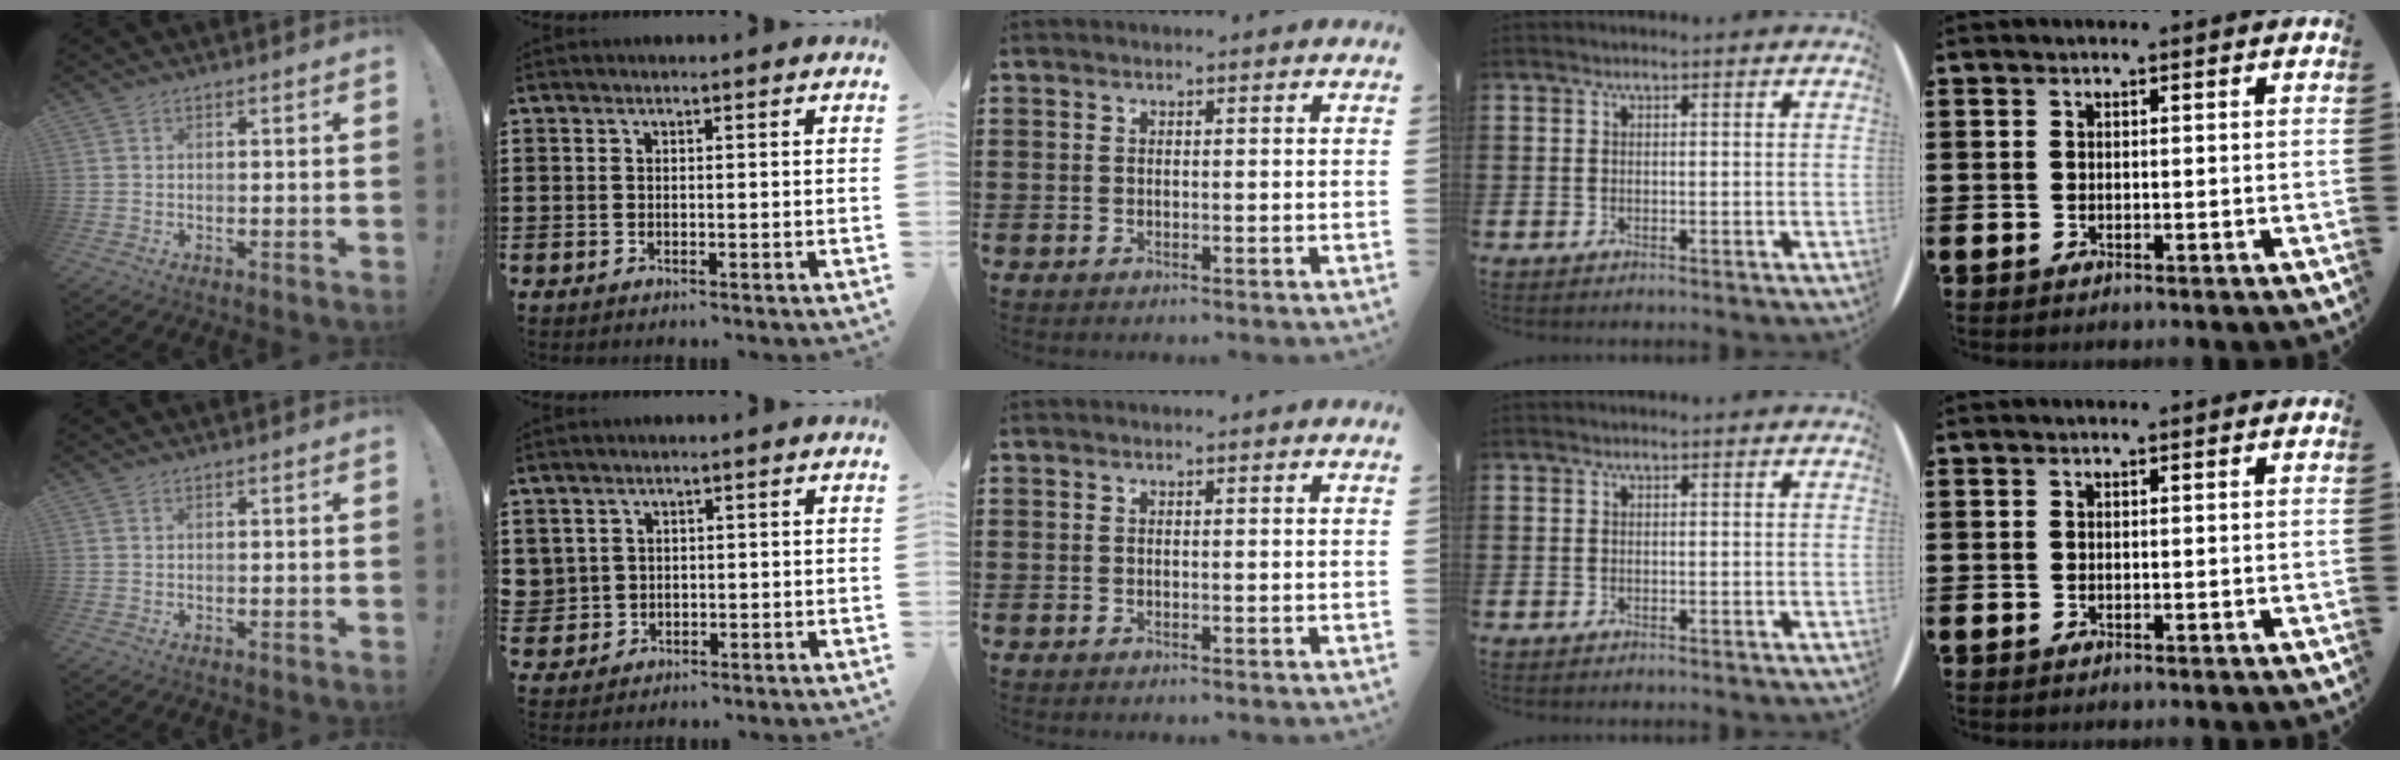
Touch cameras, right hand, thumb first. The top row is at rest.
{"index": {"total": 1.8, "force": [0.8, 1.6, -0.1], "torque": [-0.008, 0.009, 0.013]}}